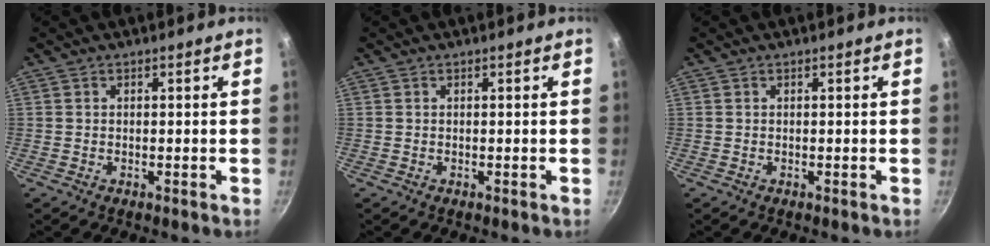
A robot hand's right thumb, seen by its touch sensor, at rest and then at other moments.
{"total": 0.0}
{"total": 0.0}